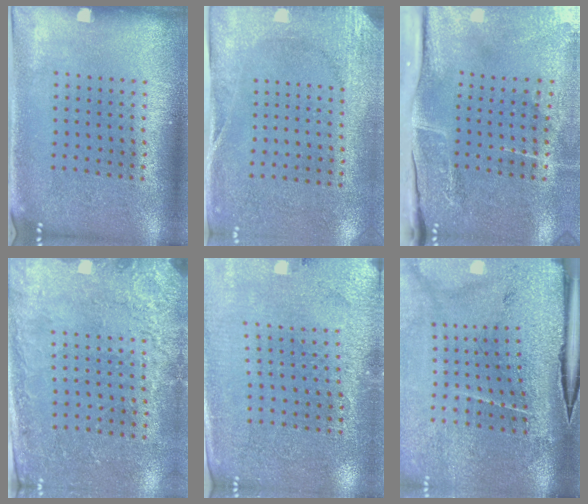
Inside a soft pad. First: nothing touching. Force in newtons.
{"total": 2.7, "press": 2.1, "slide": 1.7}
{"total": 4.9, "press": 3.9, "slide": 3.0}
{"total": 2.6, "press": 2.3, "slide": 1.1}
{"total": 2.8, "press": 2.8, "slide": 0.5}
{"total": 3.8, "press": 3.3, "slide": 1.8}